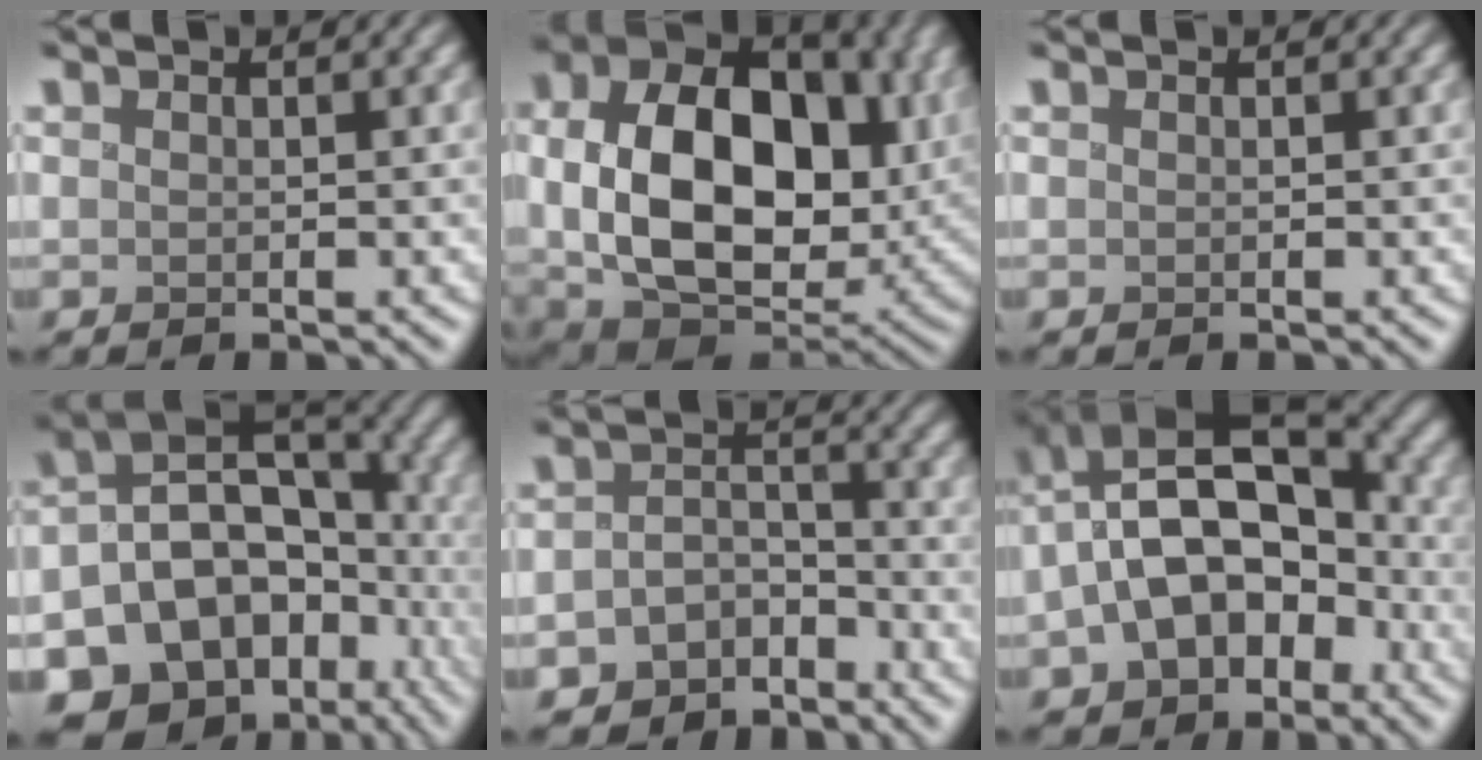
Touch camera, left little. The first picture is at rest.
{"total": 17.1, "force": [0.5, 11.8, 12.3], "torque": [-0.222, -0.013, 0.011]}
{"total": 0.0}
{"total": 16.9, "force": [-6.4, 11.9, 10.2], "torque": [-0.169, -0.003, -0.087]}
{"total": 5.0, "force": [-4.1, 2.5, 1.2], "torque": [-0.007, 0.001, -0.076]}
{"total": 14.1, "force": [-1.9, 9.9, 9.9], "torque": [-0.156, -0.004, -0.024]}